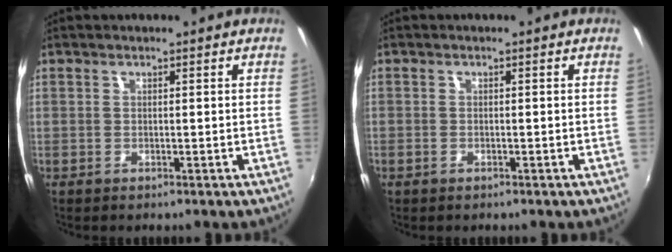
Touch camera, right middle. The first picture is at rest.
{"total": 0.7, "force": [-0.6, 0.3, -0.2], "torque": [0.003, 0.001, -0.012]}